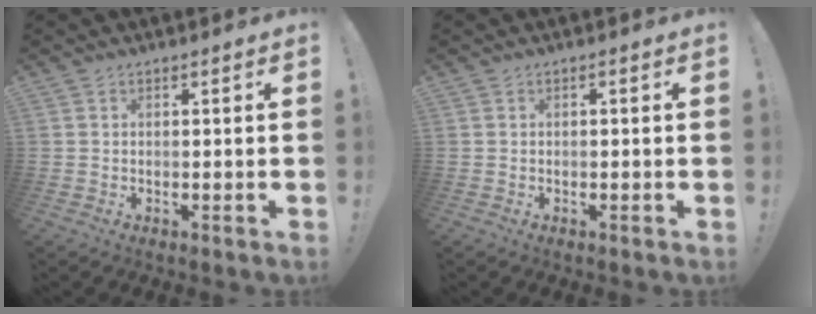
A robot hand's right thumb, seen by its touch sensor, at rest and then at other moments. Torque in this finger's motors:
{"motor_torque": [-0.11, 0.00, 0.03, 0.14, -0.02]}